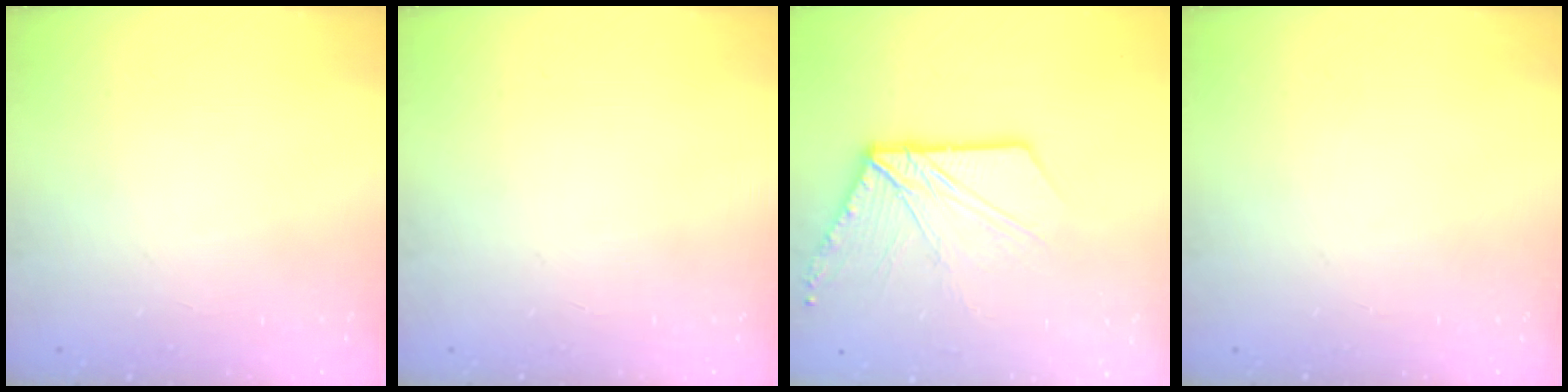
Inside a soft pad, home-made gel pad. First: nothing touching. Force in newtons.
{"total": 0.0}
{"total": 14.0, "press": 13.9, "slide": 1.7}
{"total": 0.0}